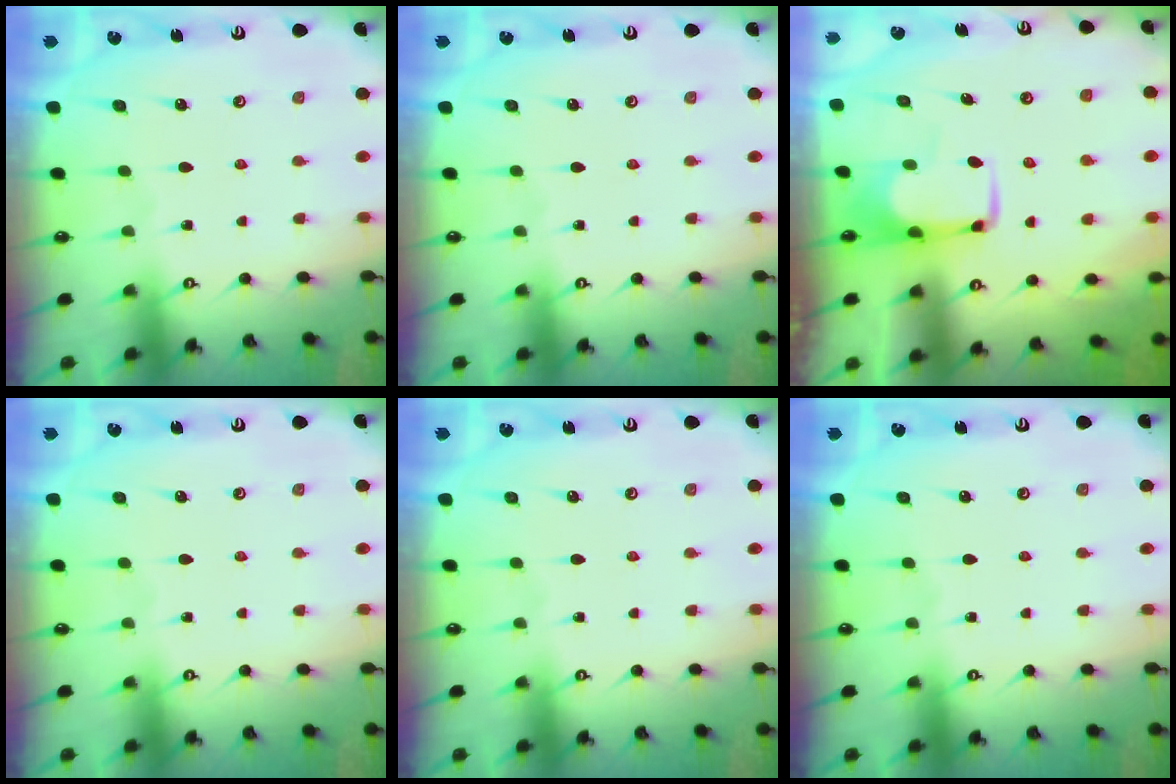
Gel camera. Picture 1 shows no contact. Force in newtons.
{"total": 0.0}
{"total": 1.9, "press": 1.9, "slide": 0.5}
{"total": 0.0}
{"total": 0.0}
{"total": 0.0}